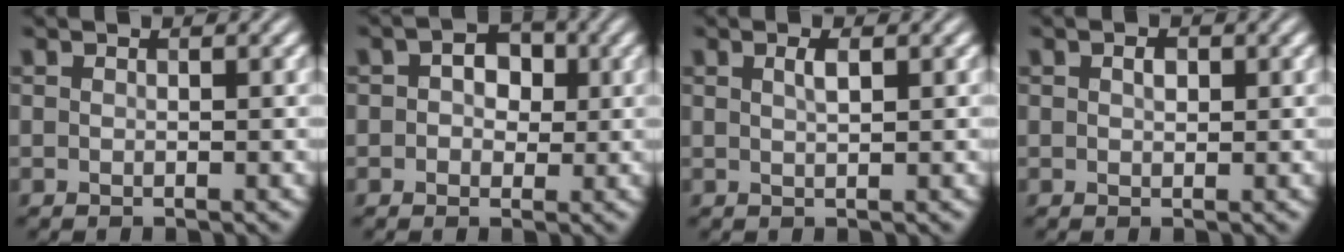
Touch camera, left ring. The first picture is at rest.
{"total": 3.3, "force": [0.6, 2.4, 2.2], "torque": [-0.028, 0.006, 0.000]}
{"total": 1.3, "force": [0.5, 0.3, 1.1], "torque": [-0.019, 0.004, 0.009]}
{"total": 1.1, "force": [0.3, 0.6, 0.8], "torque": [-0.014, 0.002, 0.005]}